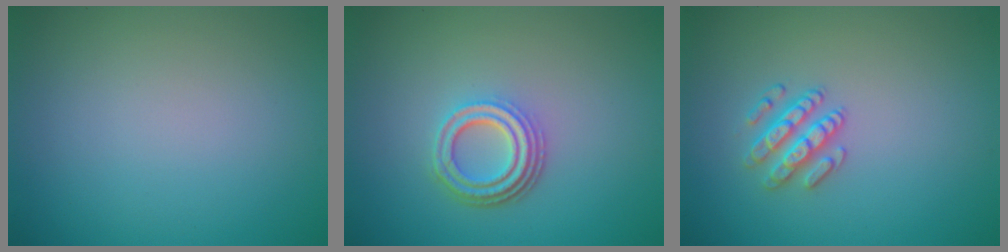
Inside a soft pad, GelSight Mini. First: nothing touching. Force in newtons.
{"total": 3.9, "press": 3.0, "slide": 2.6}
{"total": 2.5, "press": 2.5, "slide": 0.4}